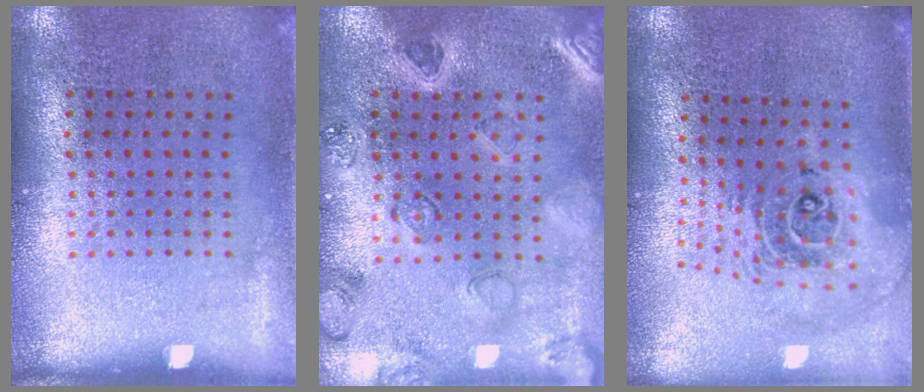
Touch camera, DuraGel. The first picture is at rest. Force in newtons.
{"total": 1.1, "press": 1.1, "slide": 0.3}
{"total": 2.2, "press": 1.6, "slide": 1.5}